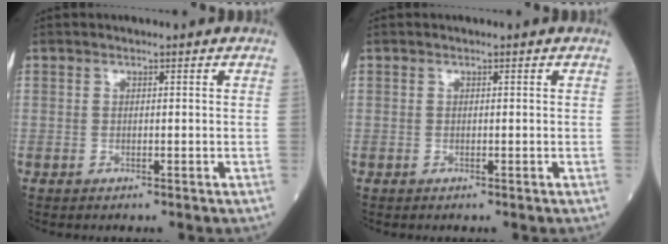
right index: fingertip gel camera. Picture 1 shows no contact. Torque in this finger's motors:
{"motor_torque": [0.00, 0.00, 0.00, 0.00]}